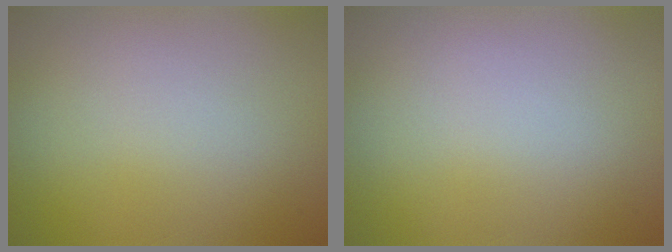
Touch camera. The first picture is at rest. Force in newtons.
{"total": 0.0}